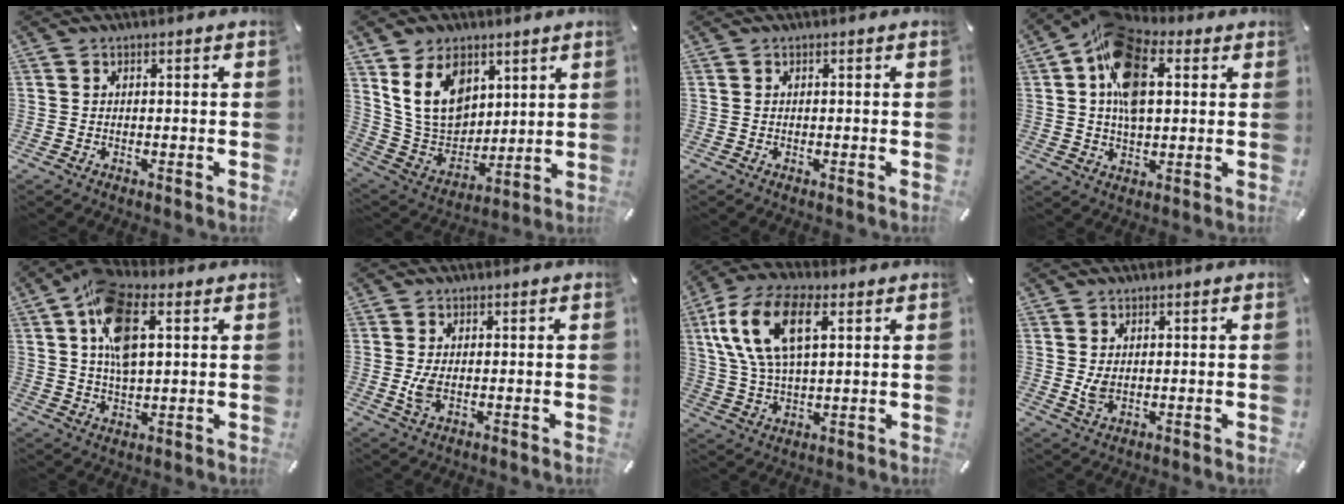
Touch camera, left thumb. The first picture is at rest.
{"total": 14.8, "force": [6.7, 11.1, 7.2], "torque": [-0.158, -0.025, 0.132]}
{"total": 0.0}
{"total": 15.8, "force": [3.8, 10.0, 11.6], "torque": [-0.209, 0.004, 0.069]}
{"total": 12.6, "force": [4.0, 6.6, 10.0], "torque": [-0.191, 0.003, 0.073]}
{"total": 3.7, "force": [-0.1, 1.8, 3.3], "torque": [-0.073, -0.009, -0.009]}
{"total": 15.6, "force": [6.0, 7.9, 12.1], "torque": [-0.279, 0.006, 0.102]}
{"total": 3.2, "force": [0.4, 2.1, 2.3], "torque": [-0.051, -0.006, 0.002]}